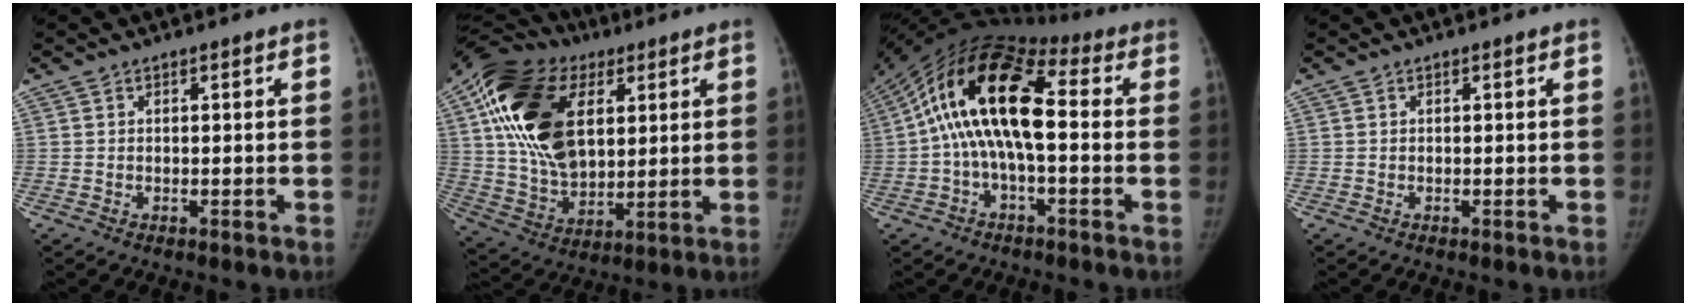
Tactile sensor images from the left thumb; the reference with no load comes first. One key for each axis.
{"total": 25.3, "fx": 7.4, "fy": 16.1, "fz": 18.1, "tx": -0.337, "ty": -0.009, "tz": 0.129}
{"total": 18.4, "fx": 0.5, "fy": 8.6, "fz": 16.3, "tx": -0.300, "ty": 0.049, "tz": -0.004}
{"total": 0.0}